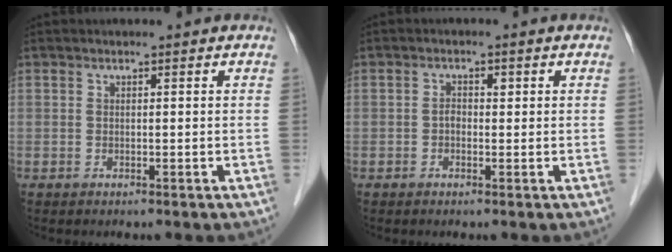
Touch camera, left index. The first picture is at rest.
{"total": 1.5, "force": [-0.3, 1.0, 1.1], "torque": [-0.020, 0.008, -0.006]}